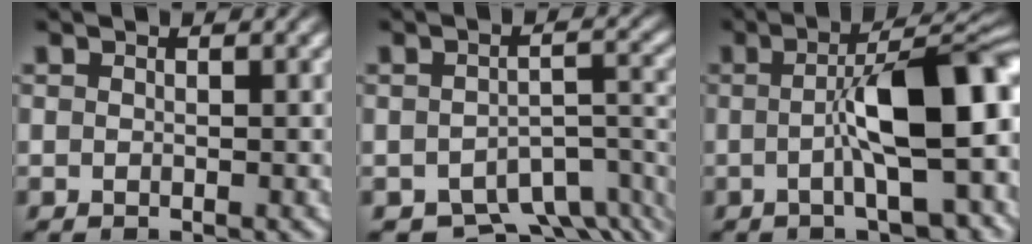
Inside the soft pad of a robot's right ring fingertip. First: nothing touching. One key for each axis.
{"total": 8.4, "fx": -6.6, "fy": 3.5, "fz": 3.8, "tx": -0.025, "ty": -0.023, "tz": -0.092}
{"total": 8.6, "fx": -1.2, "fy": 2.1, "fz": 8.3, "tx": -0.122, "ty": 0.007, "tz": -0.014}